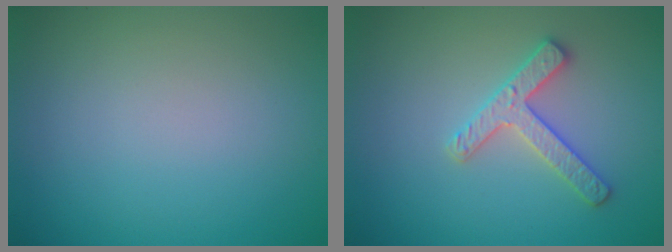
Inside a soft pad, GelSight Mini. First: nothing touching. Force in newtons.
{"total": 2.7, "press": 2.7, "slide": 0.3}